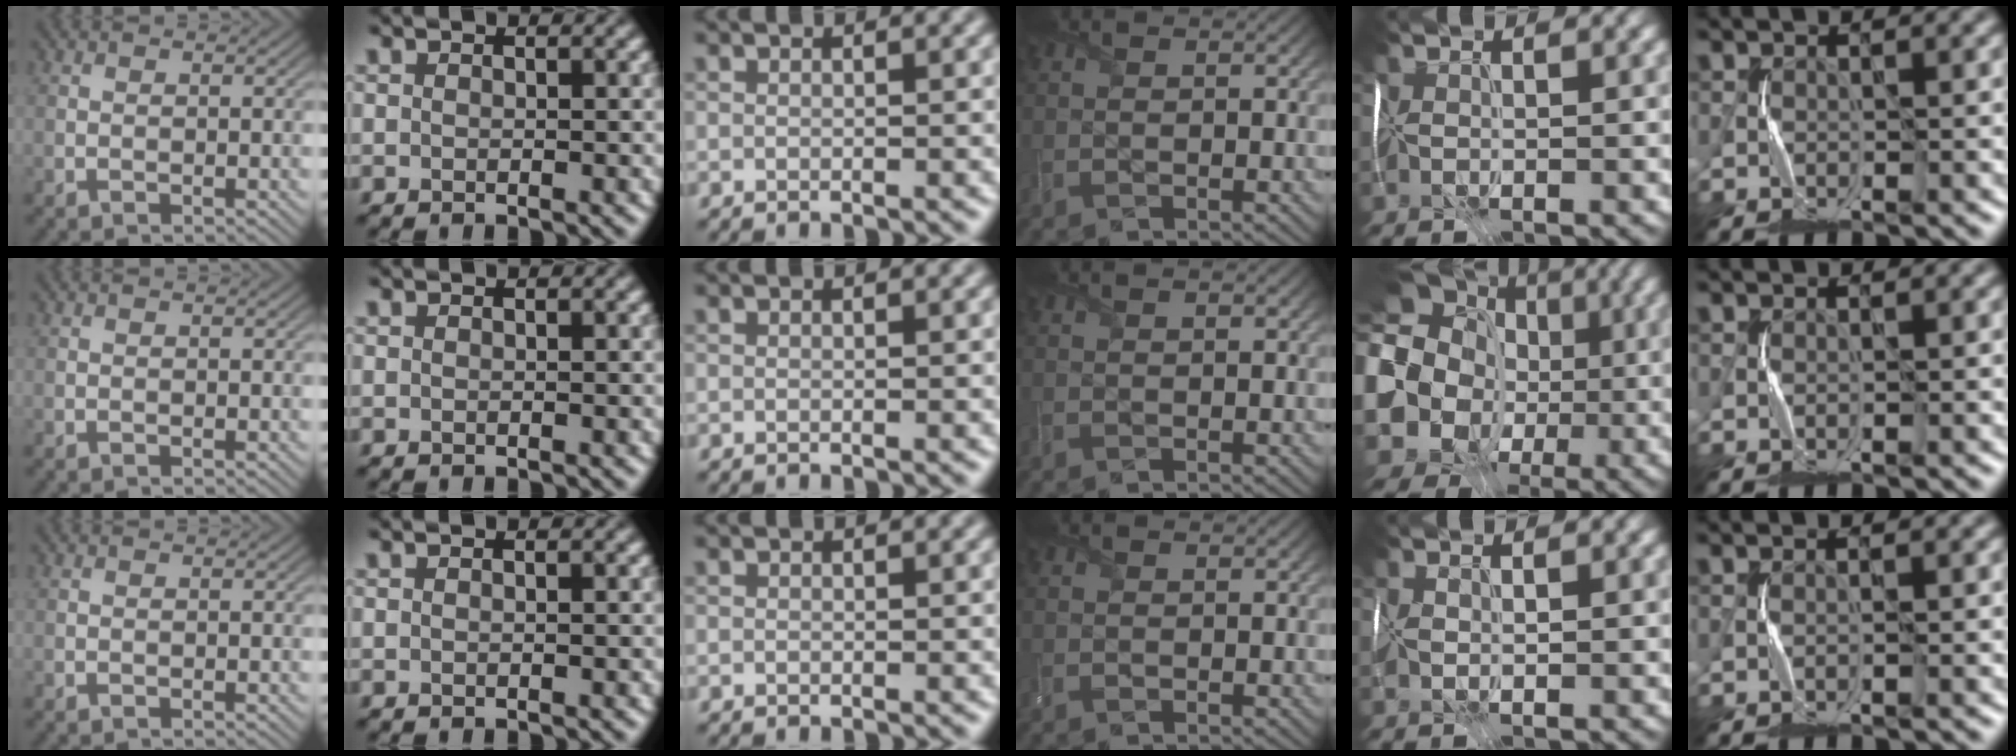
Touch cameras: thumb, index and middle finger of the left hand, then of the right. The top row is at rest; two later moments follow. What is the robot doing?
{"motion": "wrap", "object": "scarf"}